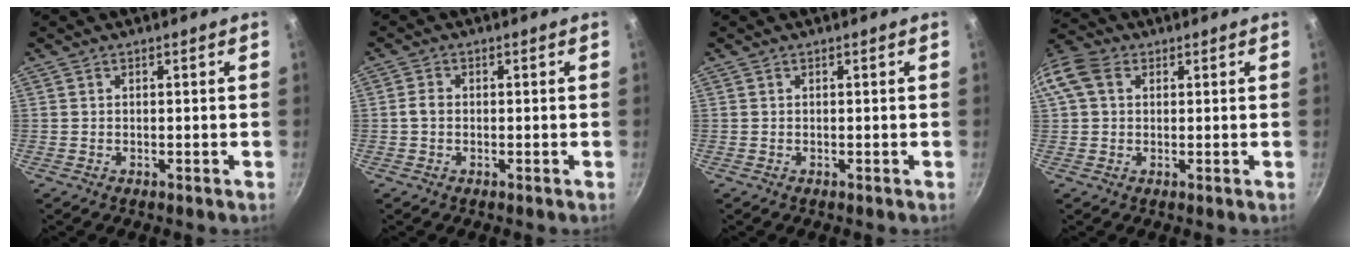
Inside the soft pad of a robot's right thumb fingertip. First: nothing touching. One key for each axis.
{"total": 1.9, "fx": -0.2, "fy": 1.5, "fz": 1.2, "tx": -0.022, "ty": 0.008, "tz": -0.007}
{"total": 0.0}
{"total": 10.2, "fx": 2.8, "fy": 7.7, "fz": 6.0, "tx": -0.128, "ty": 0.021, "tz": 0.038}